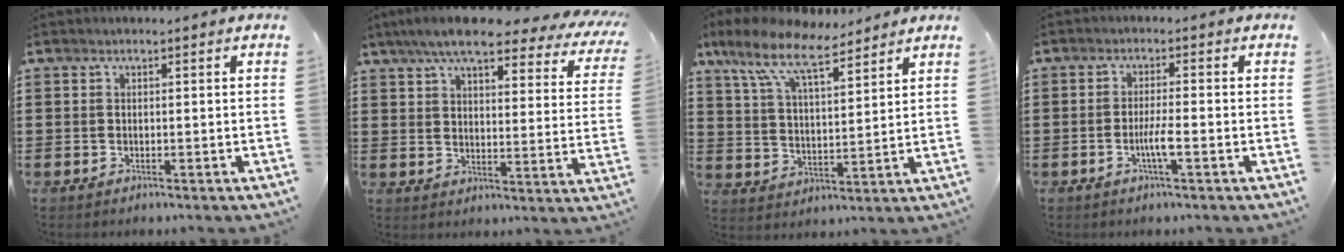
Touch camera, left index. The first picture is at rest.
{"total": 8.6, "force": [7.1, 1.1, 4.8], "torque": [-0.111, -0.027, 0.121]}
{"total": 10.3, "force": [8.0, 2.6, 5.9], "torque": [-0.141, -0.026, 0.143]}
{"total": 3.4, "force": [-1.3, 0.2, 3.2], "torque": [-0.063, -0.004, -0.026]}